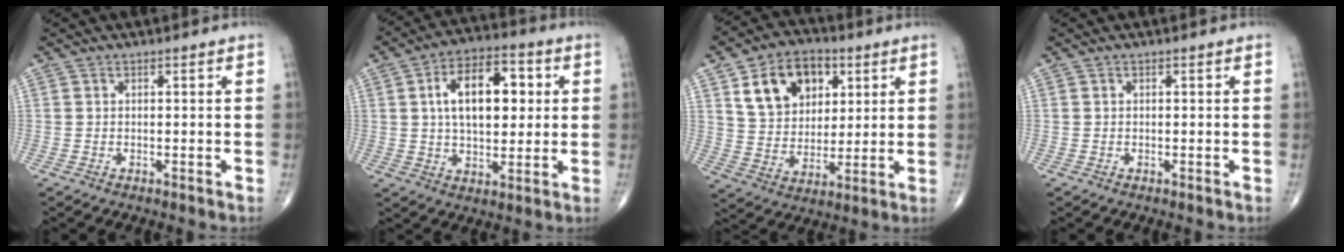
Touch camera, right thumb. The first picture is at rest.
{"total": 15.1, "force": [3.0, 8.5, 12.1], "torque": [-0.168, 0.010, 0.045]}
{"total": 14.7, "force": [6.0, 10.5, 8.5], "torque": [-0.104, -0.016, 0.108]}
{"total": 0.0}